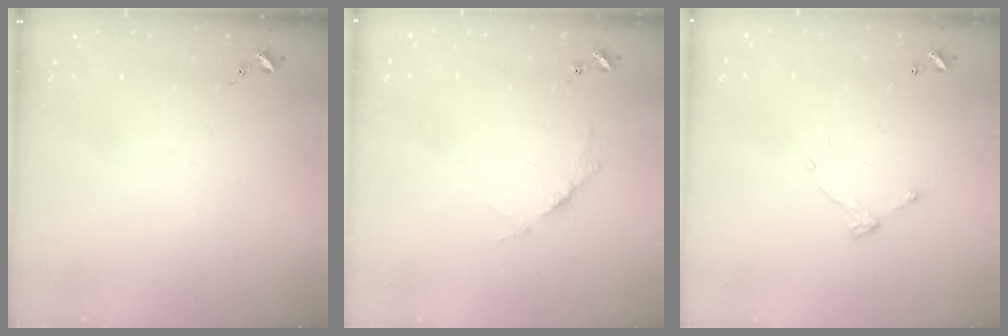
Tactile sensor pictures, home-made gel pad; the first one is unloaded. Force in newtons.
{"total": 3.6, "press": 3.6, "slide": 0.4}
{"total": 6.8, "press": 6.8, "slide": 0.2}